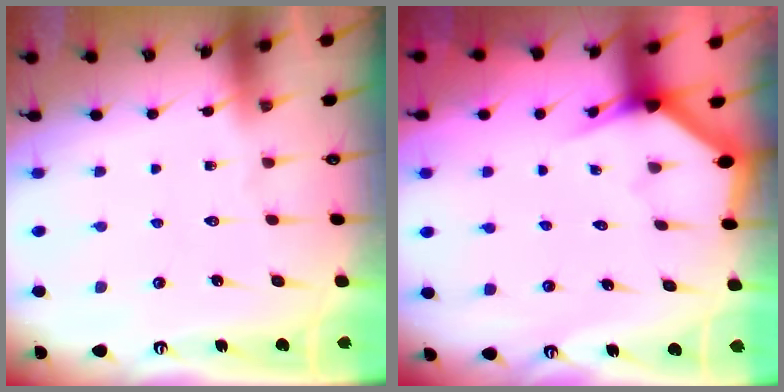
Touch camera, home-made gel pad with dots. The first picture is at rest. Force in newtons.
{"total": 2.9, "press": 2.9, "slide": 0.1}